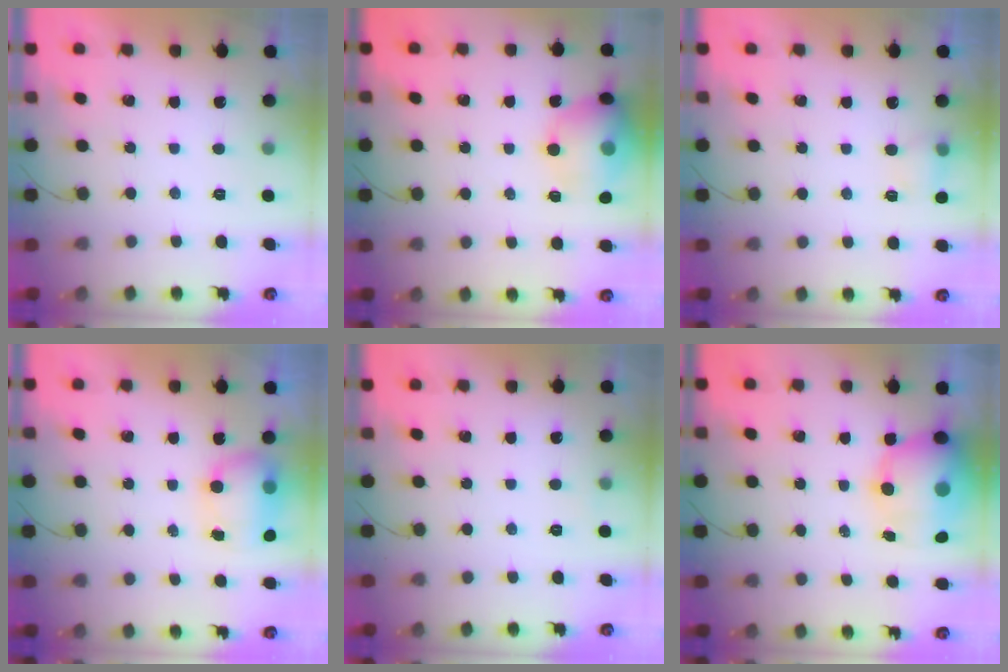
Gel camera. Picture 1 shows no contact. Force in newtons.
{"total": 14.0, "press": 13.9, "slide": 2.0}
{"total": 5.3, "press": 5.1, "slide": 1.6}
{"total": 7.1, "press": 7.1, "slide": 0.7}
{"total": 6.2, "press": 1.7, "slide": 5.9}
{"total": 13.7, "press": 13.3, "slide": 3.2}